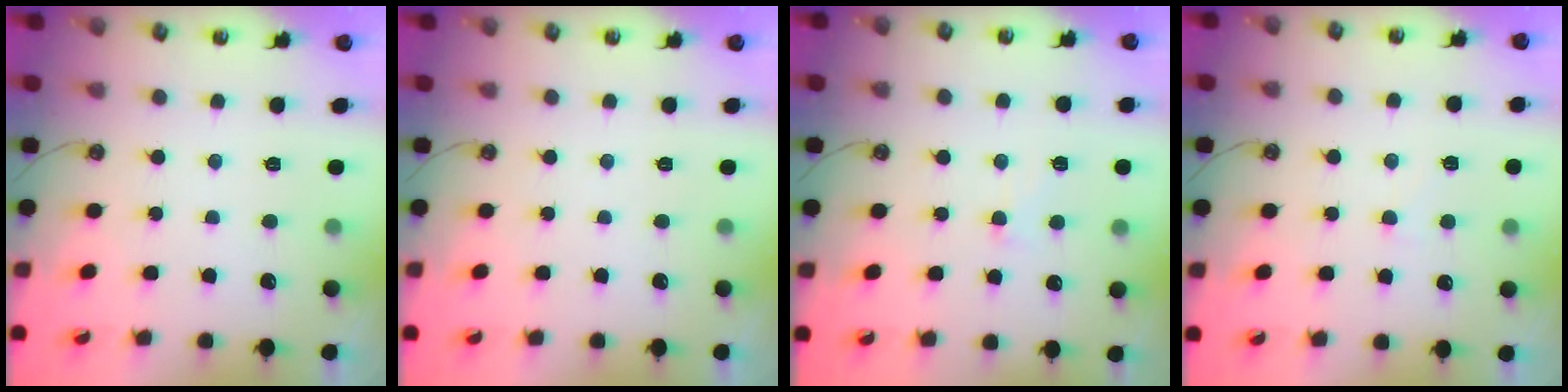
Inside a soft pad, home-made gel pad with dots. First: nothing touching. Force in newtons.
{"total": 0.0}
{"total": 0.6, "press": 0.3, "slide": 0.5}
{"total": 2.9, "press": 2.7, "slide": 1.1}